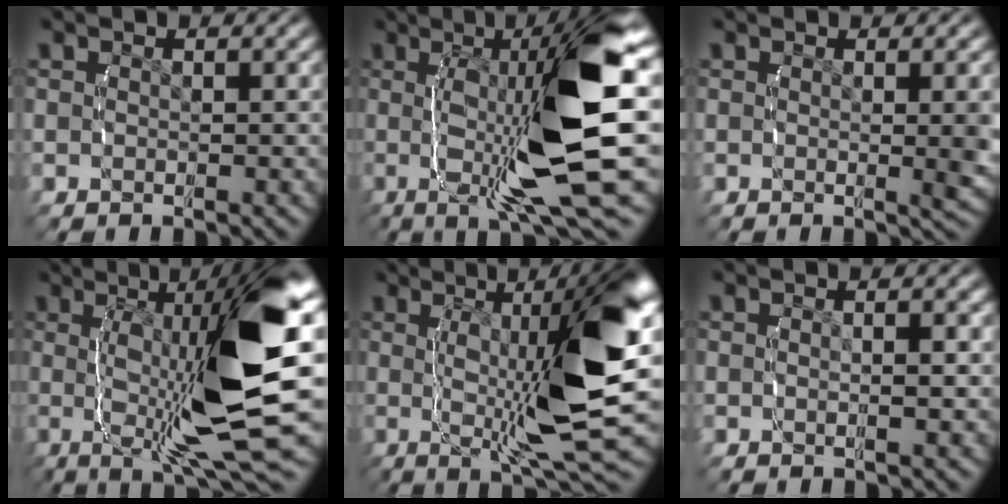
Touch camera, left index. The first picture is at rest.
{"total": 12.7, "force": [0.0, 1.9, 12.5], "torque": [-0.184, 0.006, 0.006]}
{"total": 2.5, "force": [0.1, 0.0, 2.5], "torque": [-0.032, -0.007, 0.002]}
{"total": 14.0, "force": [0.3, 2.6, 13.7], "torque": [-0.193, 0.003, 0.013]}
{"total": 12.7, "force": [1.1, 2.5, 12.4], "torque": [-0.170, 0.002, 0.024]}
{"total": 1.1, "force": [-0.2, -0.1, 1.1], "torque": [-0.022, -0.003, -0.001]}